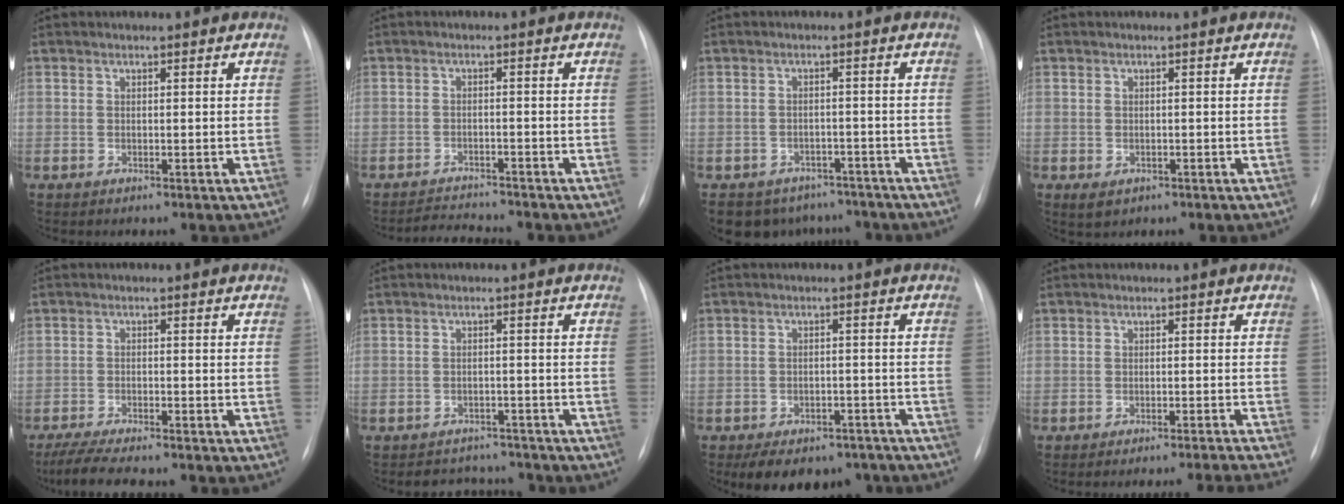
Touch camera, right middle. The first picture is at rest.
{"total": 4.0, "force": [-4.0, -0.2, 0.2], "torque": [-0.007, -0.015, -0.066]}
{"total": 10.1, "force": [-8.4, 5.4, 1.5], "torque": [-0.020, 0.011, -0.102]}
{"total": 2.0, "force": [-0.9, 1.4, 1.1], "torque": [-0.014, -0.001, -0.002]}
{"total": 8.7, "force": [-7.4, 1.0, 4.4], "torque": [-0.074, -0.020, -0.119]}
{"total": 6.1, "force": [-5.7, 2.0, 0.1], "torque": [0.005, 0.012, -0.075]}
{"total": 12.1, "force": [-9.4, 6.3, 4.2], "torque": [-0.059, 0.011, -0.119]}
{"total": 8.1, "force": [-7.4, -2.7, 2.1], "torque": [0.001, -0.014, -0.092]}